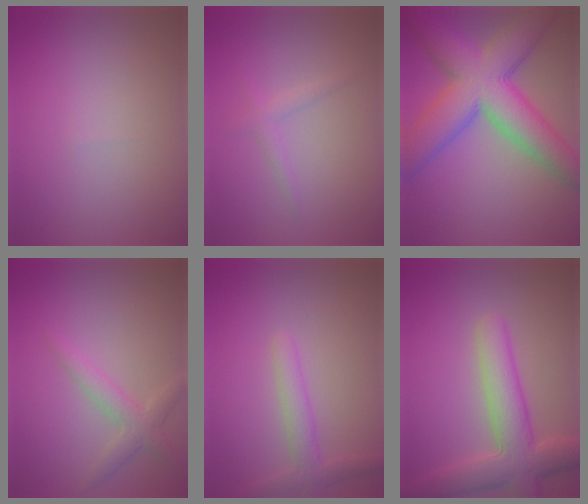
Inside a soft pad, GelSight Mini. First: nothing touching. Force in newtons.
{"total": 1.3, "press": 1.3, "slide": 0.1}
{"total": 12.1, "press": 12.1, "slide": 0.5}
{"total": 2.5, "press": 2.5, "slide": 0.2}
{"total": 2.6, "press": 2.6, "slide": 0.2}
{"total": 7.1, "press": 7.1, "slide": 0.5}